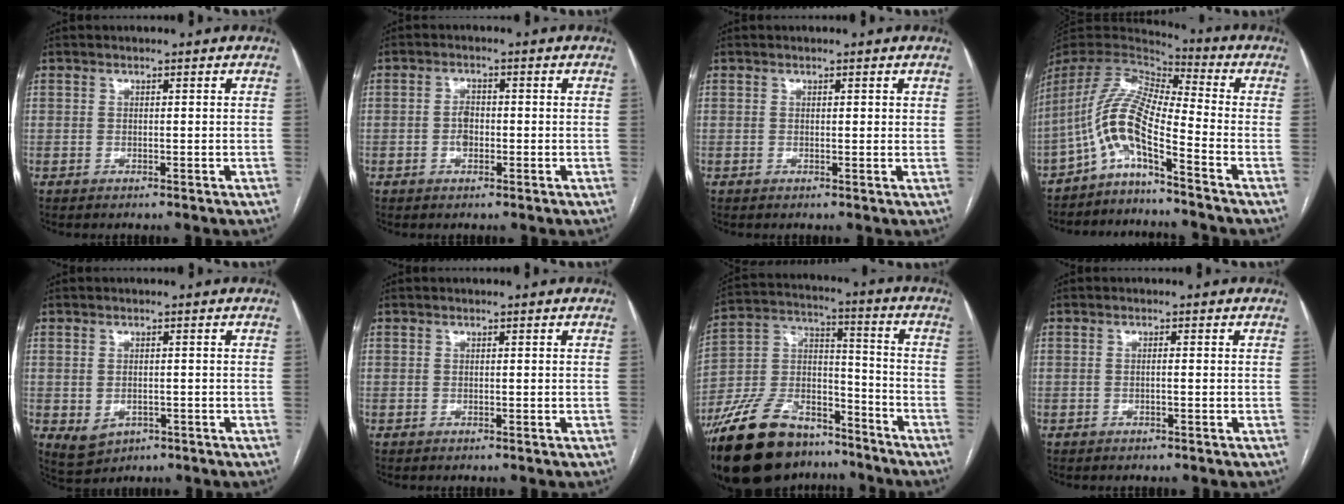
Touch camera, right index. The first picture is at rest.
{"total": 2.4, "force": [-0.5, 1.6, 1.8], "torque": [-0.031, 0.005, -0.009]}
{"total": 1.0, "force": [0.6, 0.3, 0.8], "torque": [-0.013, -0.001, 0.005]}
{"total": 10.1, "force": [-6.1, 0.7, 8.0], "torque": [-0.167, 0.017, -0.118]}
{"total": 3.8, "force": [-1.1, 2.8, 2.2], "torque": [-0.041, -0.003, -0.001]}
{"total": 0.0}
{"total": 21.0, "force": [-16.1, 9.4, 9.8], "torque": [-0.228, 0.021, -0.284]}
{"total": 0.7, "force": [-0.1, 0.0, 0.6], "torque": [-0.011, 0.001, -0.002]}